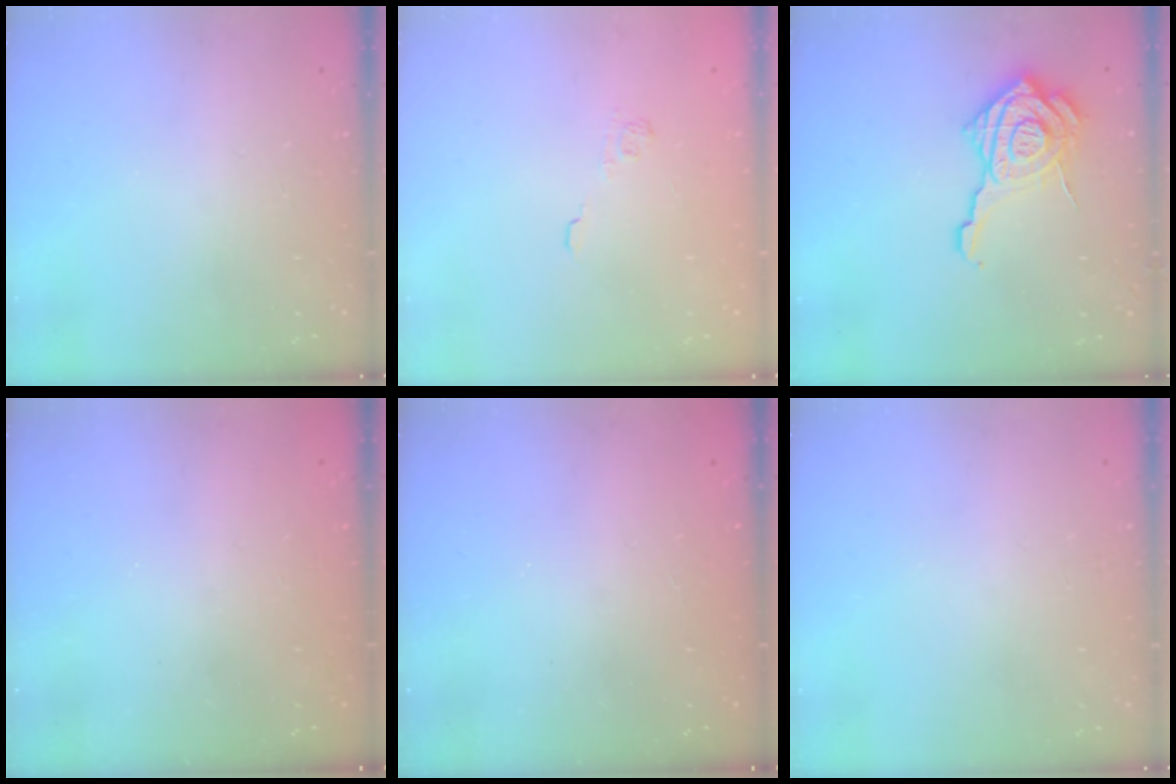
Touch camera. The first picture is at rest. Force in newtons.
{"total": 2.2, "press": 1.8, "slide": 1.3}
{"total": 17.8, "press": 17.8, "slide": 1.5}
{"total": 2.4, "press": 2.3, "slide": 0.8}
{"total": 2.3, "press": 2.2, "slide": 0.8}
{"total": 0.0}